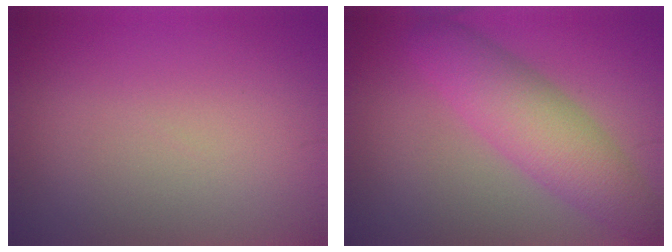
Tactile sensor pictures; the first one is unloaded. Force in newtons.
{"total": 5.8, "press": 5.8, "slide": 0.2}